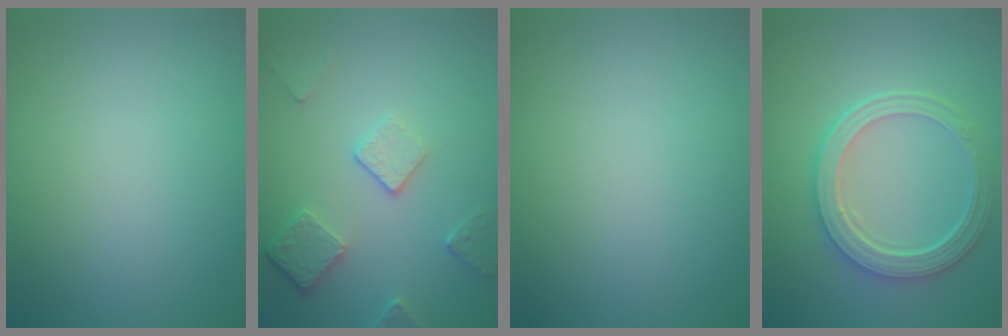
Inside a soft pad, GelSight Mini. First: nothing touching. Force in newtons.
{"total": 3.7, "press": 2.9, "slide": 2.3}
{"total": 0.0}
{"total": 5.3, "press": 4.1, "slide": 3.3}